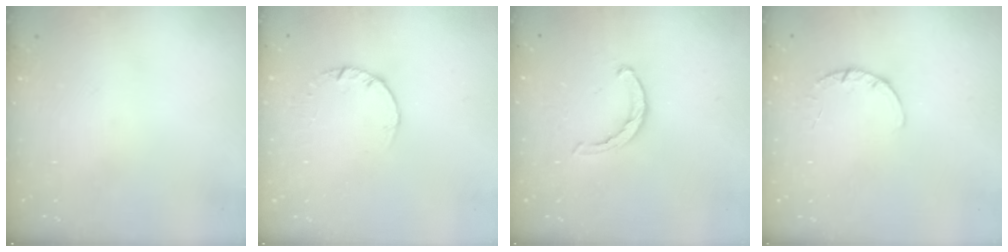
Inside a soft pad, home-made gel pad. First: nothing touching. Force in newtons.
{"total": 2.5, "press": 2.5, "slide": 0.2}
{"total": 2.7, "press": 2.7, "slide": 0.4}
{"total": 2.7, "press": 2.7, "slide": 0.4}